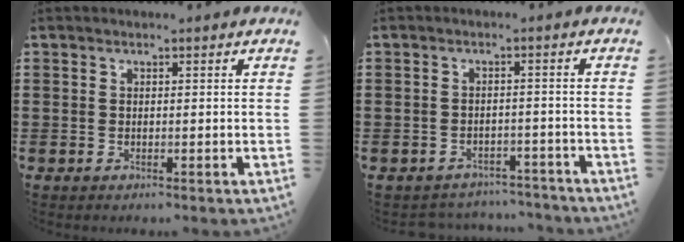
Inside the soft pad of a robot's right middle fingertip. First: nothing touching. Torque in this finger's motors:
{"motor_torque": [0.00, 0.00, 0.00, 0.00]}